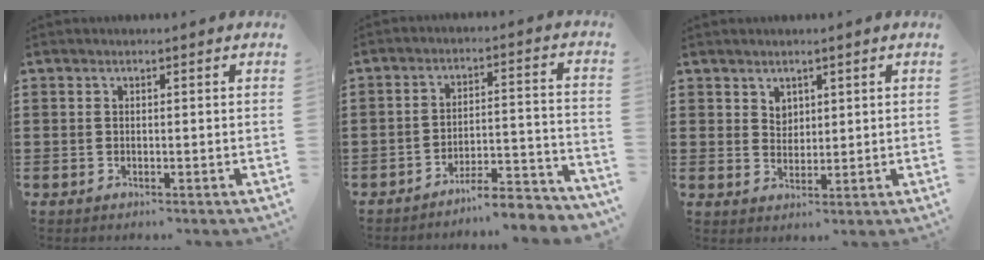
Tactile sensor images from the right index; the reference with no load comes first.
{"total": 6.2, "force": [-5.9, 0.2, 1.9], "torque": [-0.028, 0.005, -0.115]}
{"total": 2.5, "force": [1.8, 1.7, 0.3], "torque": [-0.011, 0.007, 0.035]}